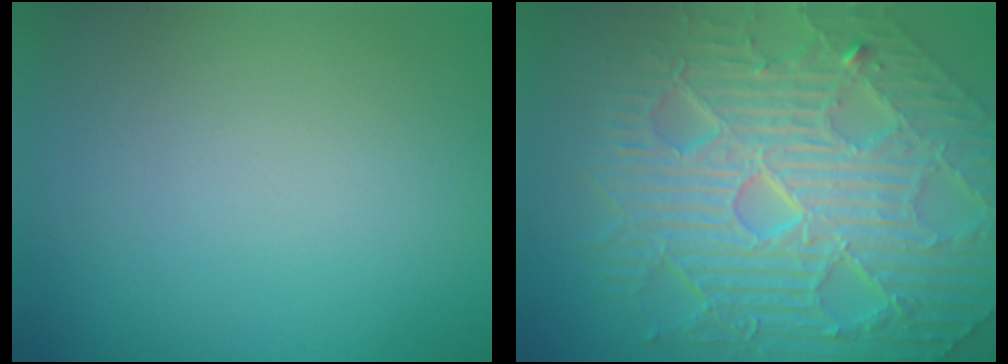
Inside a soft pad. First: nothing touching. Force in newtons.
{"total": 11.7, "press": 7.6, "slide": 8.9}